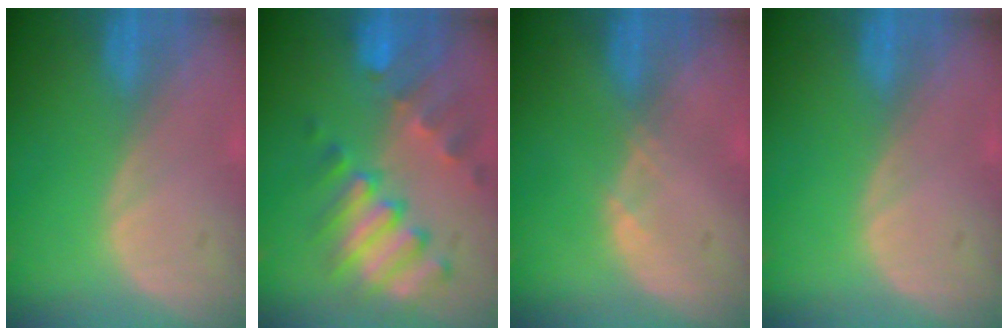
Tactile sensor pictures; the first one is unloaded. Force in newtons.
{"total": 10.3, "press": 9.0, "slide": 5.1}
{"total": 0.8, "press": 0.8, "slide": 0.1}
{"total": 0.0}